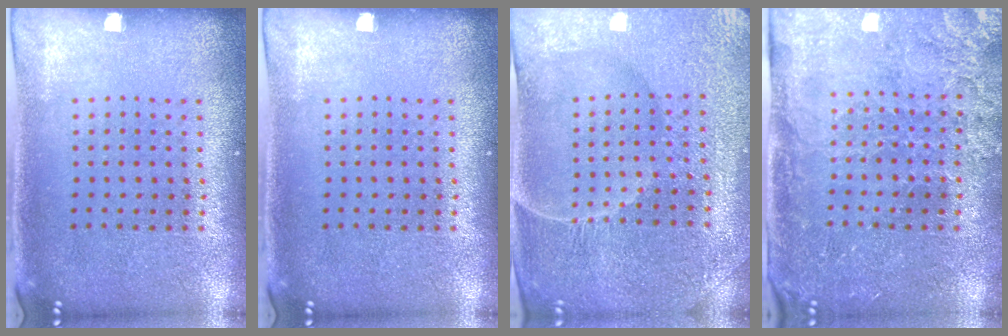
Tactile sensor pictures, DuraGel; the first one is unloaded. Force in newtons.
{"total": 0.0}
{"total": 4.4, "press": 4.3, "slide": 1.2}
{"total": 3.3, "press": 3.2, "slide": 0.8}